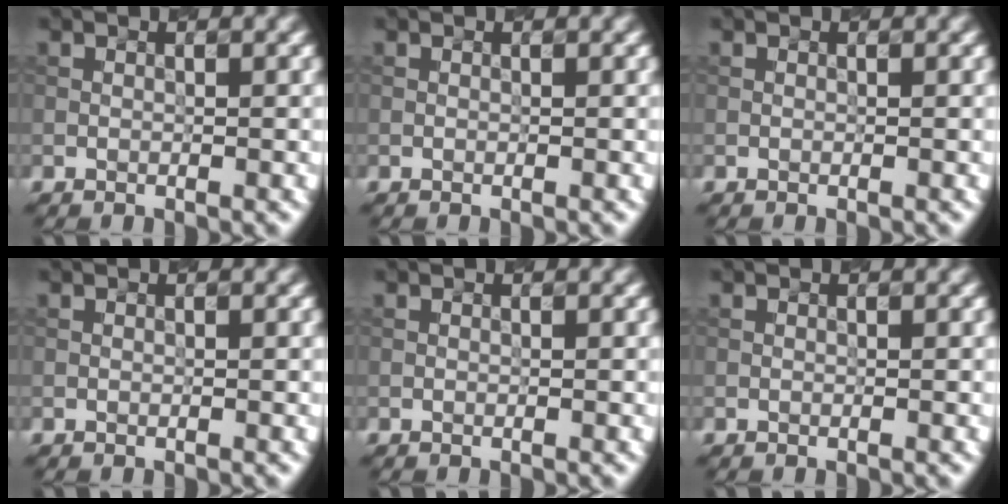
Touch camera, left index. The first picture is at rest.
{"total": 0.0}
{"total": 0.0}
{"total": 0.0}
{"total": 0.0}
{"total": 0.0}